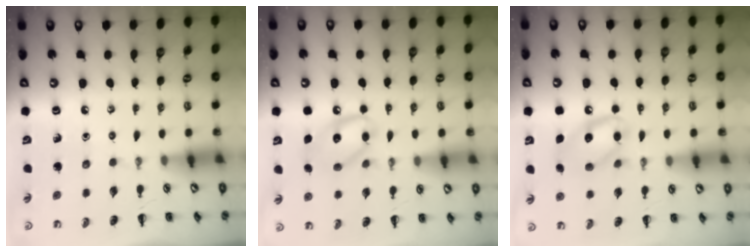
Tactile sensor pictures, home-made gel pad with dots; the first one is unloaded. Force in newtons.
{"total": 11.9, "press": 11.8, "slide": 1.5}
{"total": 12.8, "press": 12.8, "slide": 1.2}